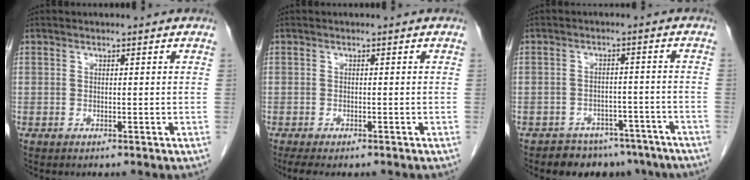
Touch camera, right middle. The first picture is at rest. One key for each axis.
{"total": 4.3, "fx": -3.3, "fy": 1.4, "fz": 2.4, "tx": -0.040, "ty": -0.014, "tz": -0.046}
{"total": 9.0, "fx": -7.3, "fy": 5.1, "fz": 1.4, "tx": 0.002, "ty": 0.017, "tz": -0.084}